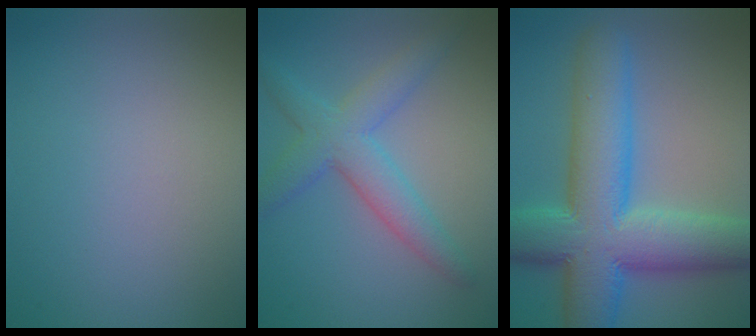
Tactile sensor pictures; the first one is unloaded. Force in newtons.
{"total": 4.9, "press": 4.9, "slide": 0.1}
{"total": 12.1, "press": 12.1, "slide": 0.3}